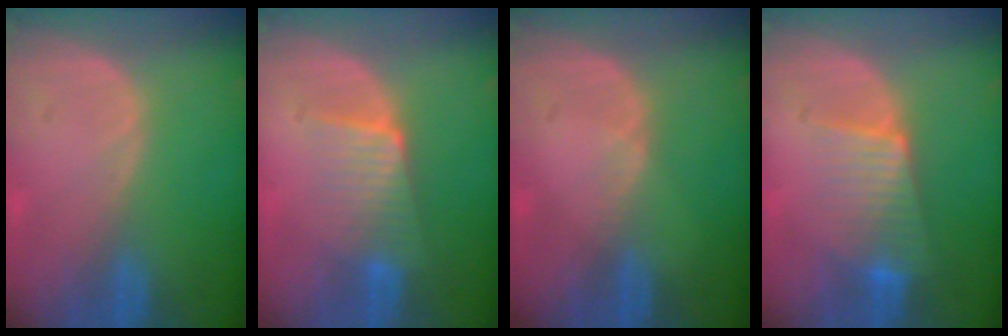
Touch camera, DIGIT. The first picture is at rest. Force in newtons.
{"total": 5.8, "press": 5.5, "slide": 1.7}
{"total": 1.1, "press": 0.8, "slide": 0.8}
{"total": 6.7, "press": 6.2, "slide": 2.4}